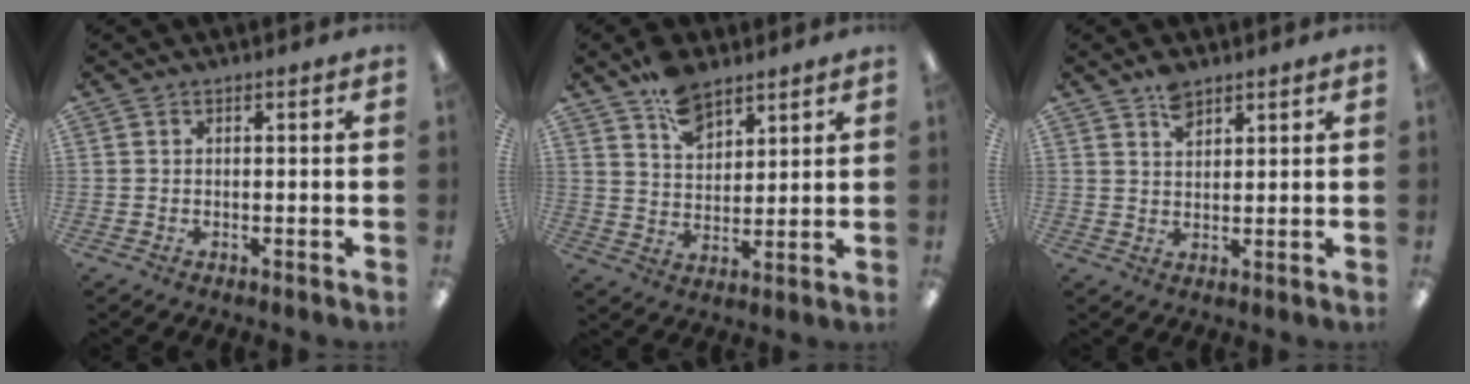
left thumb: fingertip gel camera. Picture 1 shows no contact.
{"total": 9.0, "force": [6.5, 4.9, 3.9], "torque": [-0.066, -0.031, 0.119]}
{"total": 4.3, "force": [3.2, 2.0, 1.9], "torque": [-0.028, -0.013, 0.058]}